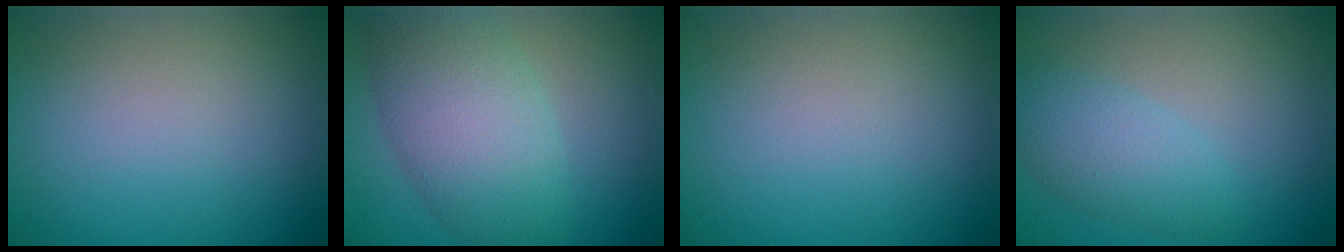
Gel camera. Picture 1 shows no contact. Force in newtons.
{"total": 7.3, "press": 7.3, "slide": 0.3}
{"total": 0.0}
{"total": 3.4, "press": 3.4, "slide": 0.0}